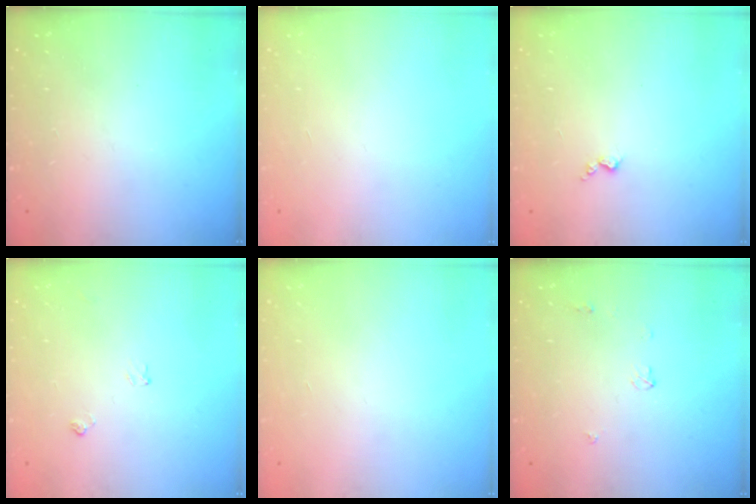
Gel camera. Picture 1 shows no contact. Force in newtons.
{"total": 0.0}
{"total": 2.4, "press": 2.4, "slide": 0.5}
{"total": 4.1, "press": 4.1, "slide": 0.5}
{"total": 0.0}
{"total": 3.3, "press": 3.2, "slide": 0.6}